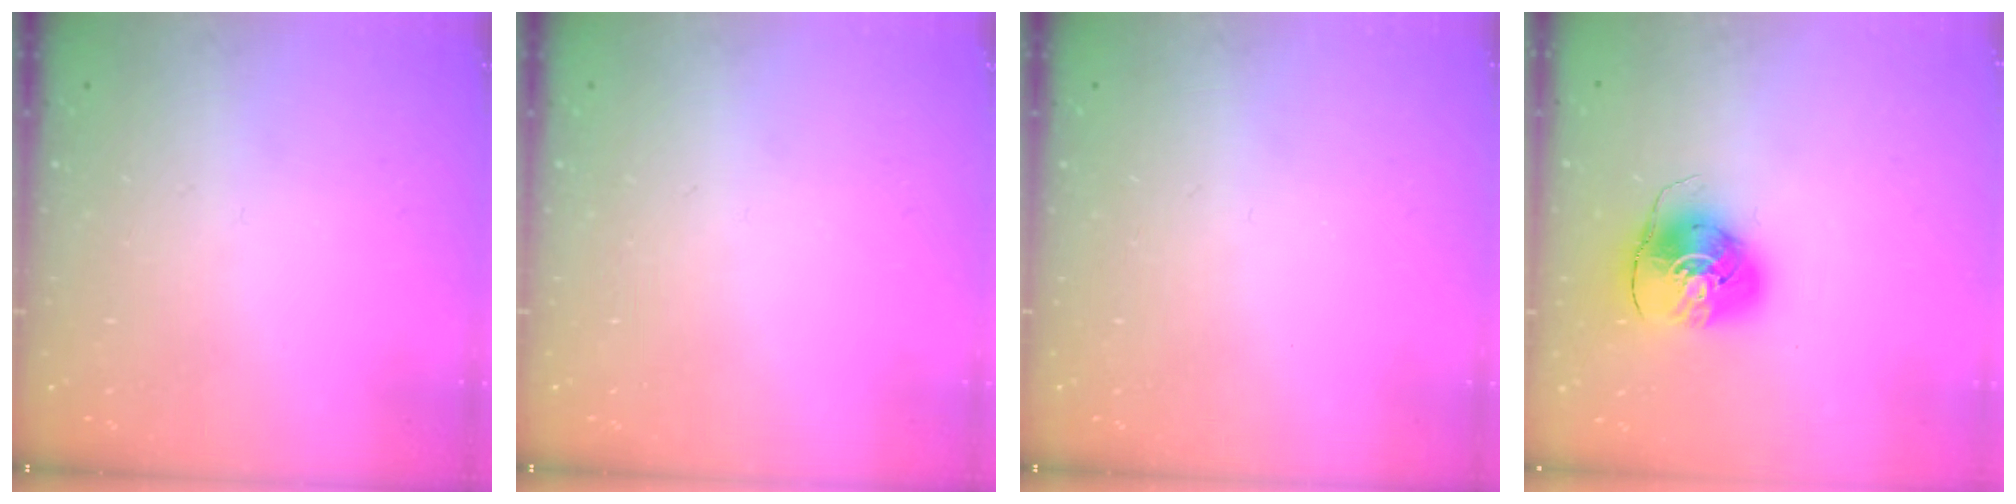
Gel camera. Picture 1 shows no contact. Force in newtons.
{"total": 0.0}
{"total": 0.0}
{"total": 7.9, "press": 7.9, "slide": 0.7}